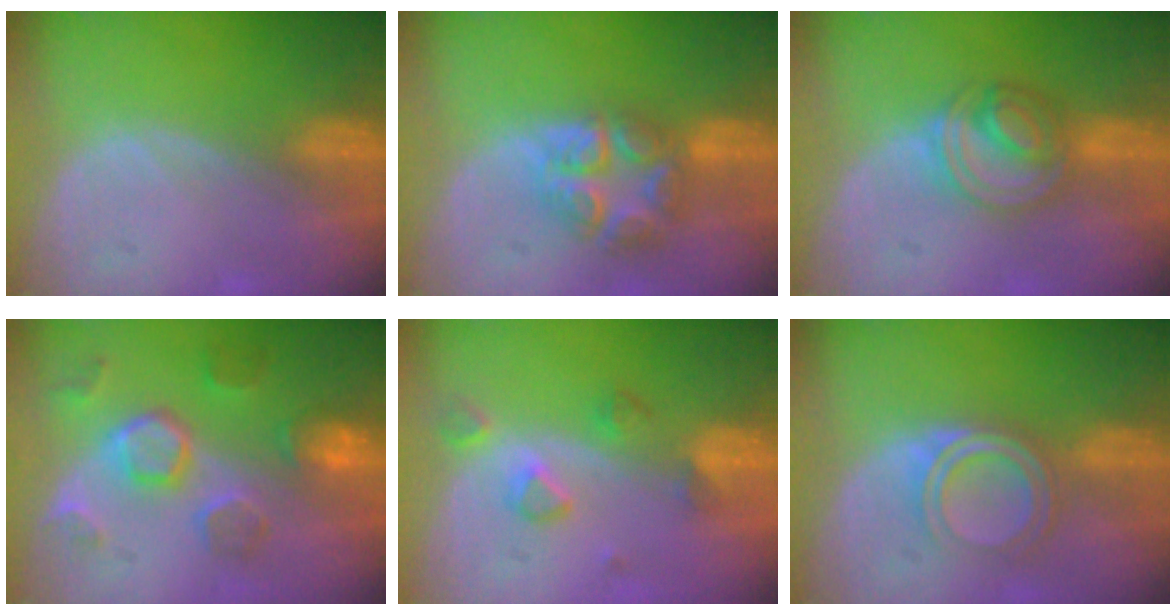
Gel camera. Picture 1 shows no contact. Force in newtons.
{"total": 8.0, "press": 6.9, "slide": 4.2}
{"total": 6.4, "press": 6.1, "slide": 2.0}
{"total": 8.5, "press": 8.0, "slide": 2.9}
{"total": 4.1, "press": 4.0, "slide": 0.9}
{"total": 5.2, "press": 4.8, "slide": 1.9}